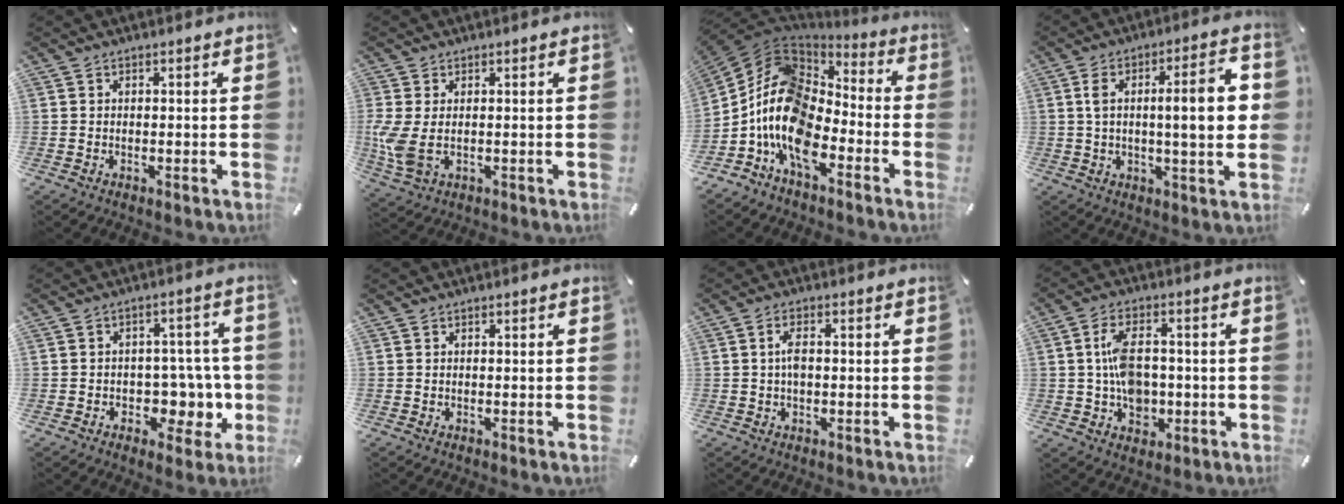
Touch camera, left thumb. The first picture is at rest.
{"total": 6.6, "force": [0.0, 3.6, 5.6], "torque": [-0.141, -0.011, 0.000]}
{"total": 16.0, "force": [-7.6, 9.7, 10.2], "torque": [-0.225, 0.022, -0.143]}
{"total": 13.8, "force": [1.1, 3.5, 13.3], "torque": [-0.200, 0.003, 0.011]}
{"total": 8.2, "force": [-1.7, 6.3, 5.0], "torque": [-0.050, 0.005, -0.027]}
{"total": 0.0}
{"total": 3.5, "force": [0.0, 1.7, 3.0], "torque": [-0.058, 0.005, -0.001]}
{"total": 9.3, "force": [-0.3, 6.8, 6.4], "torque": [-0.107, 0.008, -0.005]}